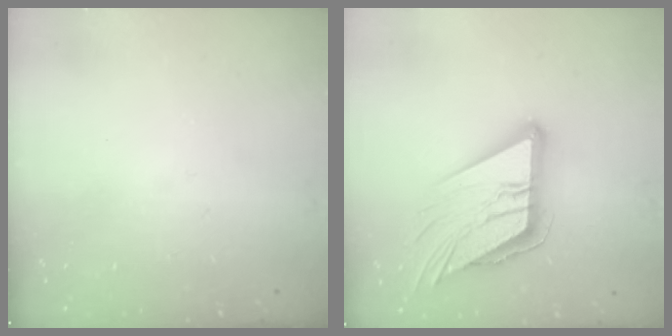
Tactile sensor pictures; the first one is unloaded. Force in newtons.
{"total": 17.3, "press": 17.1, "slide": 2.7}